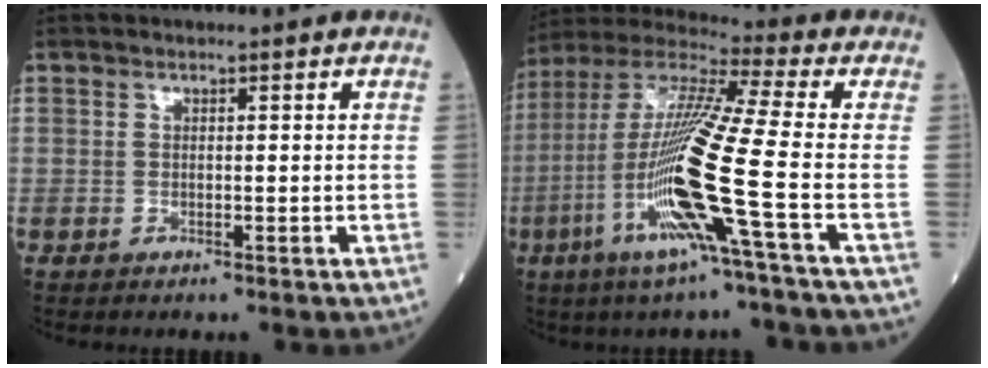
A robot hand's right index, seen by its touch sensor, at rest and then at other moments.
{"total": 19.9, "force": [-5.8, -0.6, 19.0], "torque": [-0.413, -0.027, -0.126]}